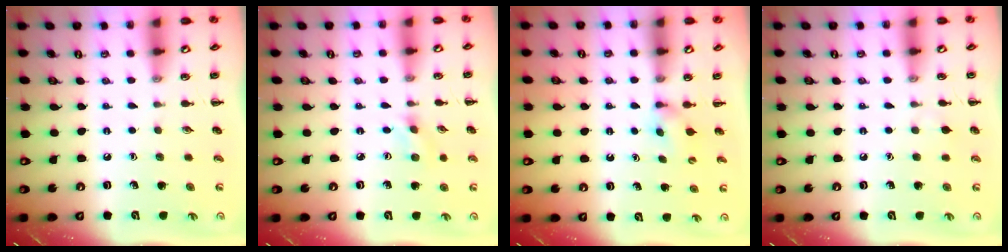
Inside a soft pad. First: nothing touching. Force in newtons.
{"total": 1.4, "press": 1.3, "slide": 0.4}
{"total": 3.4, "press": 3.2, "slide": 1.2}
{"total": 3.9, "press": 3.6, "slide": 1.6}